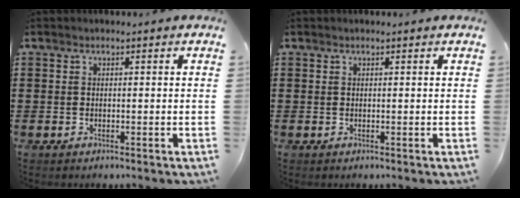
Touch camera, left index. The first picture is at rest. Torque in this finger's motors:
{"motor_torque": [-0.33, 0.31, 0.00, -0.03]}